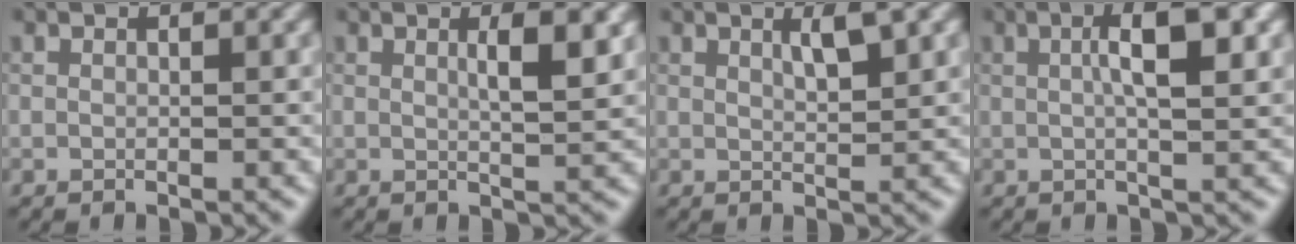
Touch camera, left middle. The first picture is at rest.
{"total": 3.4, "force": [1.0, 0.8, 3.2], "torque": [-0.042, 0.002, 0.013]}
{"total": 2.5, "force": [1.3, 0.5, 2.0], "torque": [-0.032, 0.001, 0.022]}
{"total": 5.3, "force": [1.2, 1.3, 5.0], "torque": [-0.074, 0.009, 0.015]}